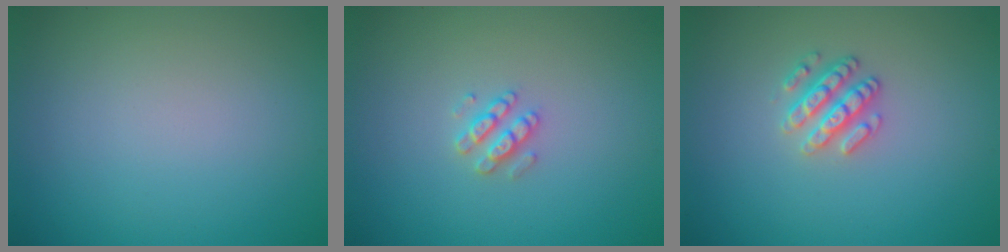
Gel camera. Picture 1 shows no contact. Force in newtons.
{"total": 1.9, "press": 1.9, "slide": 0.3}
{"total": 2.5, "press": 2.4, "slide": 0.7}